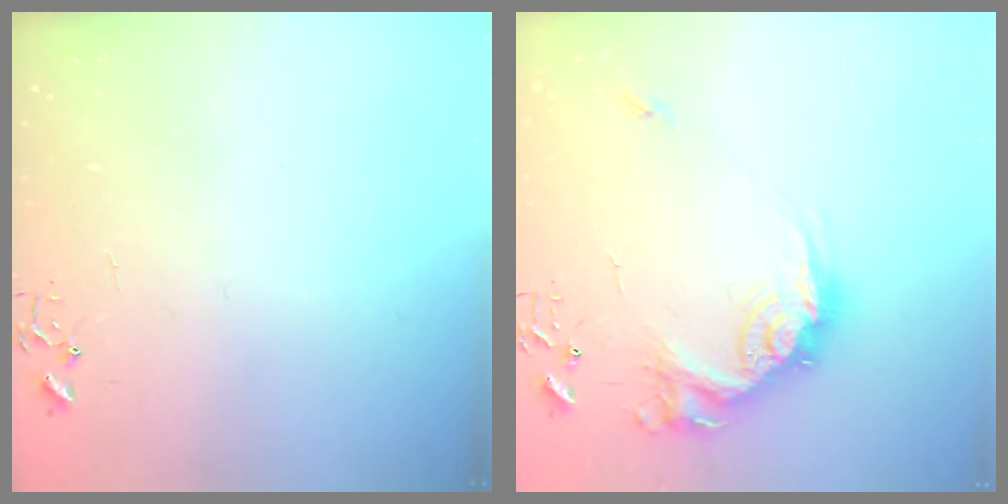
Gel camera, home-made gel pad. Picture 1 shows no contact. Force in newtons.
{"total": 16.6, "press": 16.6, "slide": 0.9}